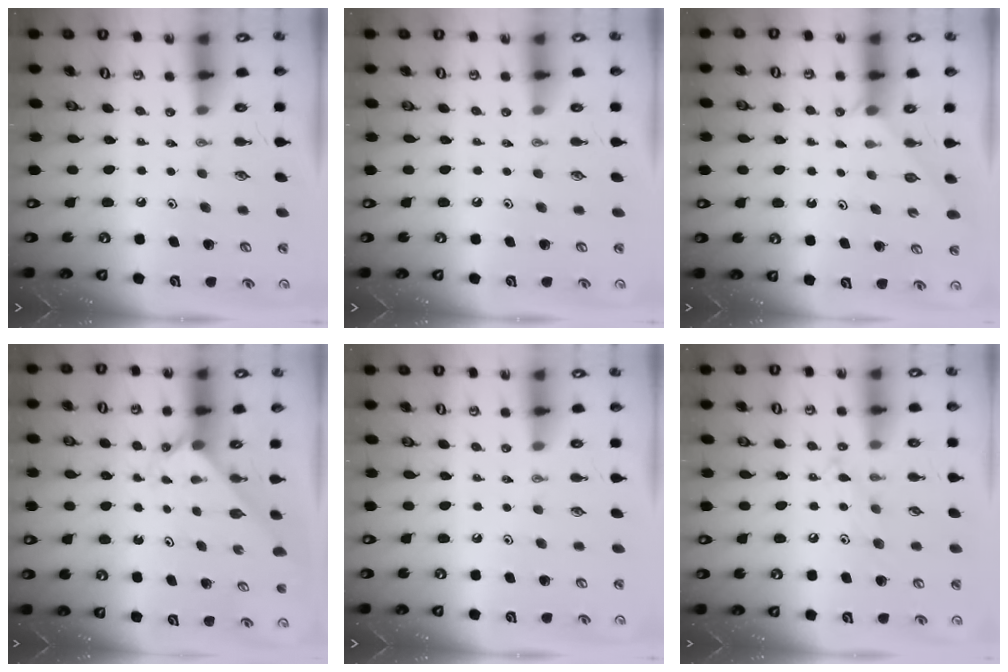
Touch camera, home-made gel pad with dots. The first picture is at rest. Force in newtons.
{"total": 0.0}
{"total": 1.9, "press": 1.9, "slide": 0.3}
{"total": 2.0, "press": 2.0, "slide": 0.2}
{"total": 0.0}
{"total": 8.8, "press": 8.7, "slide": 0.6}